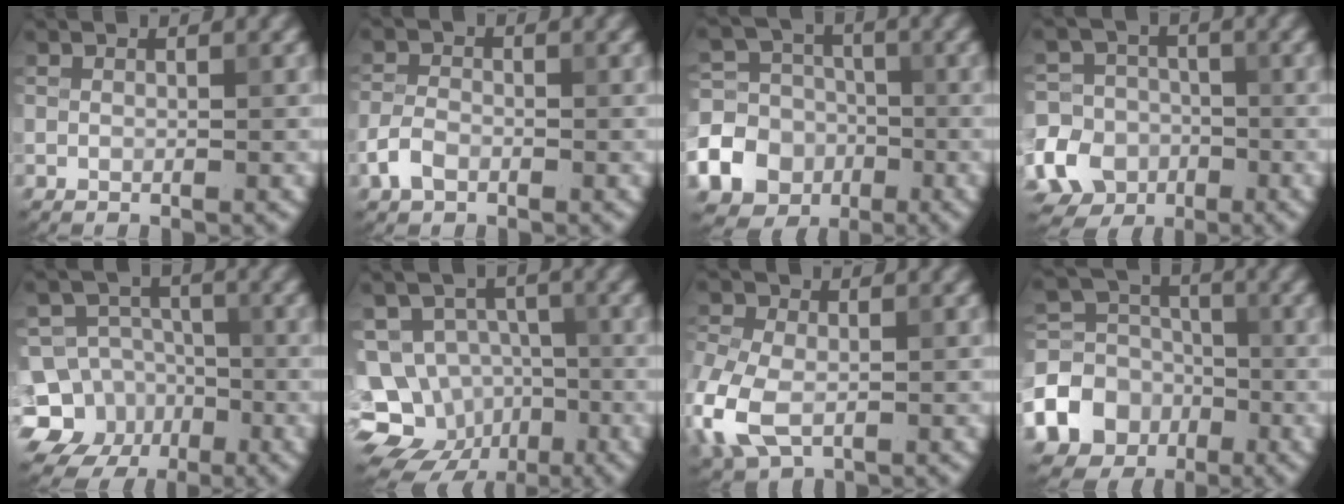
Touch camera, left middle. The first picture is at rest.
{"total": 2.3, "force": [-1.3, 1.4, 1.3], "torque": [-0.024, 0.003, -0.032]}
{"total": 13.4, "force": [-5.2, 11.9, 3.4], "torque": [-0.089, -0.040, -0.099]}
{"total": 12.7, "force": [-6.1, 10.7, 3.2], "torque": [-0.075, -0.041, -0.123]}
{"total": 9.8, "force": [-4.5, 8.5, 2.0], "torque": [-0.031, -0.002, -0.096]}
{"total": 12.3, "force": [-5.3, 10.3, 4.1], "torque": [-0.080, -0.006, -0.087]}
{"total": 6.6, "force": [-1.8, 4.4, 4.6], "torque": [-0.128, -0.014, -0.043]}
{"total": 8.9, "force": [-3.7, 7.5, 3.1], "torque": [-0.064, -0.015, -0.088]}